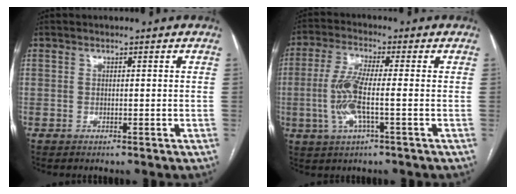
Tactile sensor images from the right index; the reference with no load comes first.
{"total": 8.0, "force": [-1.3, 1.0, 7.8], "torque": [-0.171, 0.001, -0.032]}